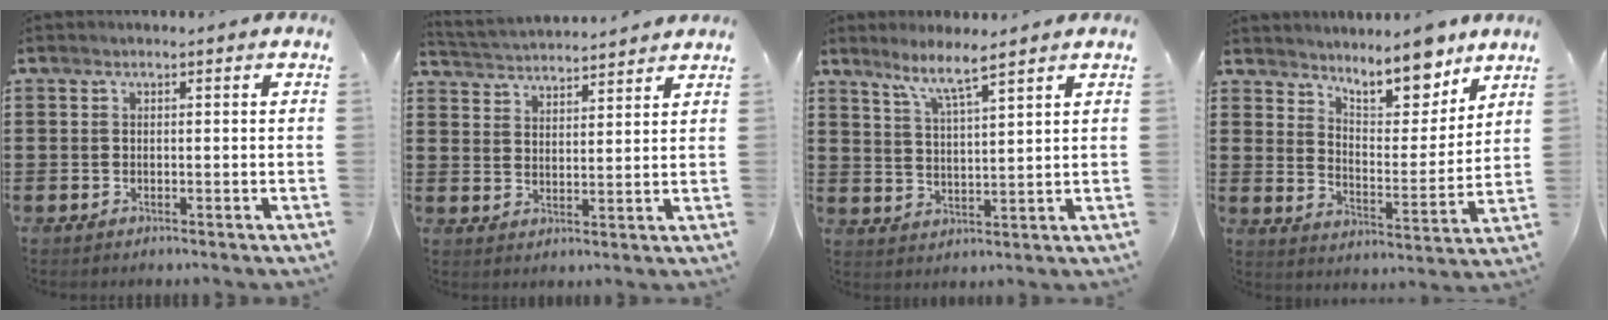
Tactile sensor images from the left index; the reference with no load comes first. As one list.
[{"total": 3.2, "force": [3.2, -0.2, -0.2], "torque": [-0.012, -0.021, 0.054]}, {"total": 5.1, "force": [4.3, -0.6, 2.7], "torque": [-0.068, -0.019, 0.073]}, {"total": 9.9, "force": [8.7, 2.3, 4.2], "torque": [-0.068, -0.056, 0.153]}]